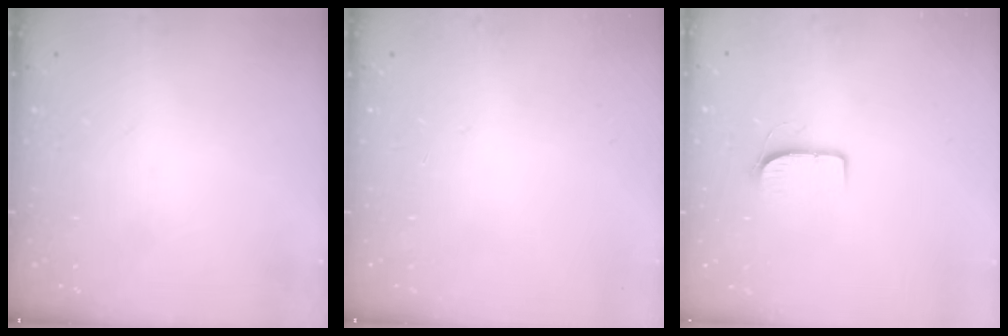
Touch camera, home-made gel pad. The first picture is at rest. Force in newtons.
{"total": 0.0}
{"total": 7.0, "press": 7.0, "slide": 0.5}